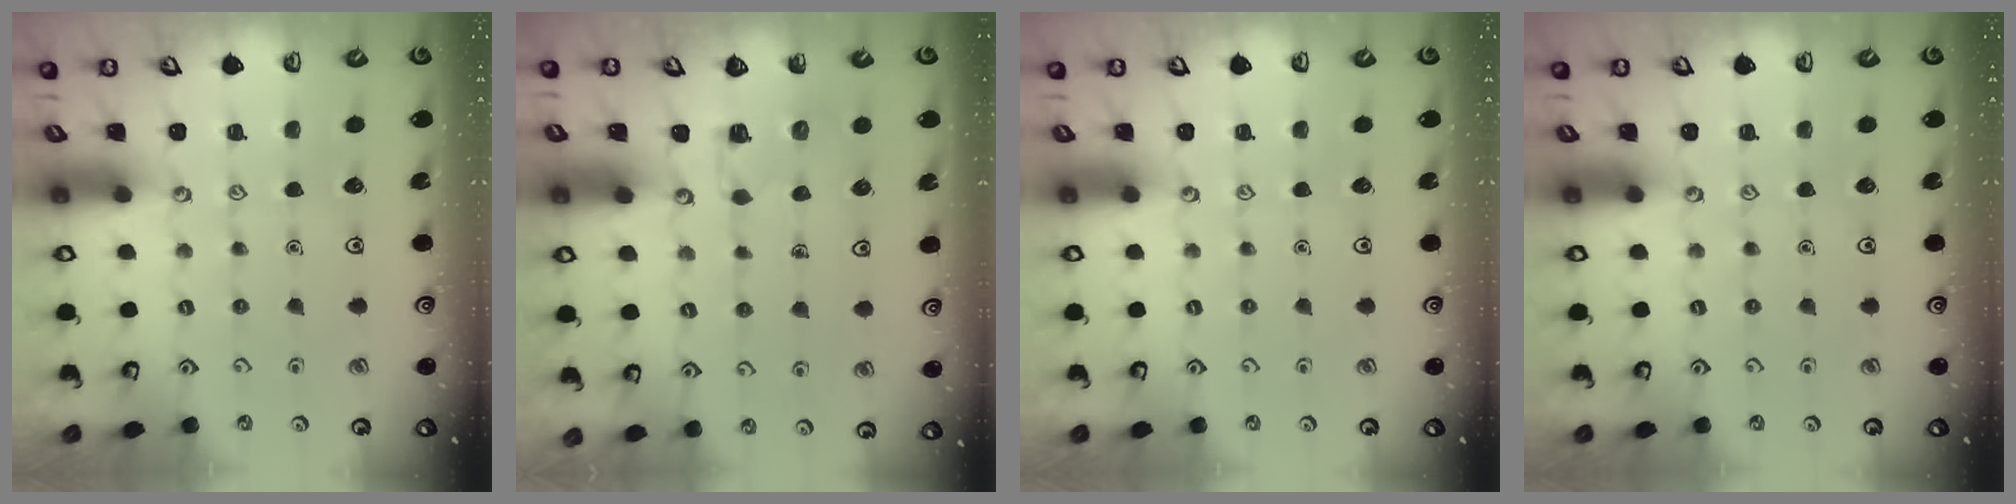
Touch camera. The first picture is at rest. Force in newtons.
{"total": 4.1, "press": 4.1, "slide": 0.2}
{"total": 0.0}
{"total": 0.0}